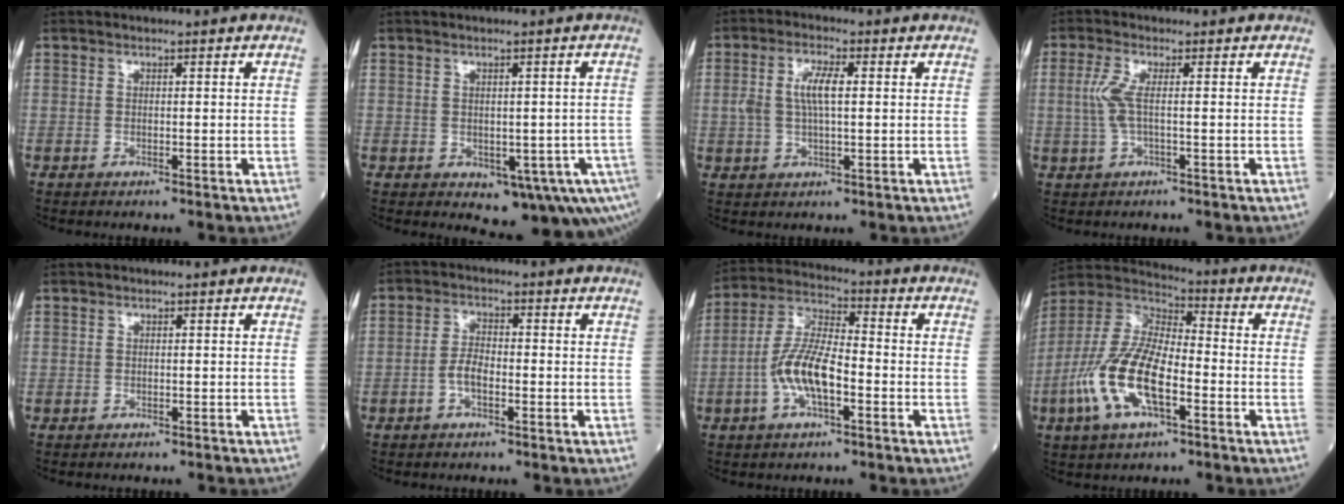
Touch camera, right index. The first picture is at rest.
{"total": 9.0, "force": [-3.9, 3.8, 7.1], "torque": [-0.067, 0.003, -0.042]}
{"total": 5.2, "force": [0.8, 1.5, 4.9], "torque": [-0.107, 0.012, 0.016]}
{"total": 3.4, "force": [0.2, 0.5, 3.4], "torque": [-0.089, 0.003, 0.001]}
{"total": 1.1, "force": [-0.9, 0.6, 0.1], "torque": [-0.007, 0.002, -0.013]}
{"total": 3.4, "force": [-1.2, 1.4, 2.8], "torque": [-0.057, 0.008, -0.025]}
{"total": 9.6, "force": [-2.7, 2.9, 8.7], "torque": [-0.188, 0.011, -0.054]}
{"total": 15.0, "force": [-5.0, 5.5, 13.1], "torque": [-0.289, 0.003, -0.096]}